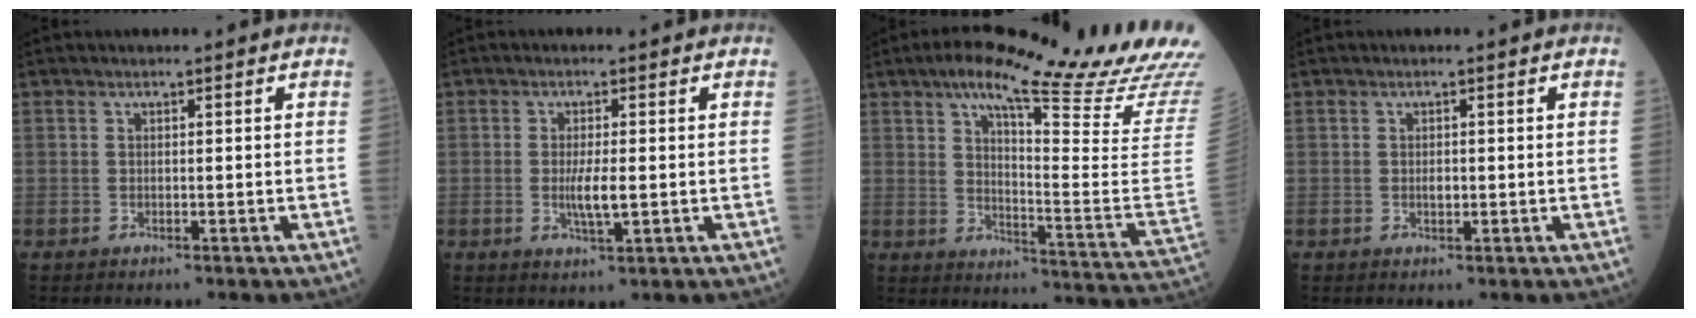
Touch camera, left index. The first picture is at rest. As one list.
[{"total": 4.0, "force": [-0.5, 0.6, 3.9], "torque": [-0.082, -0.011, -0.007]}, {"total": 25.4, "force": [18.9, 1.5, 16.9], "torque": [-0.239, -0.036, 0.242]}, {"total": 1.0, "force": [-0.1, 0.6, 0.7], "torque": [-0.014, -0.004, 0.000]}]